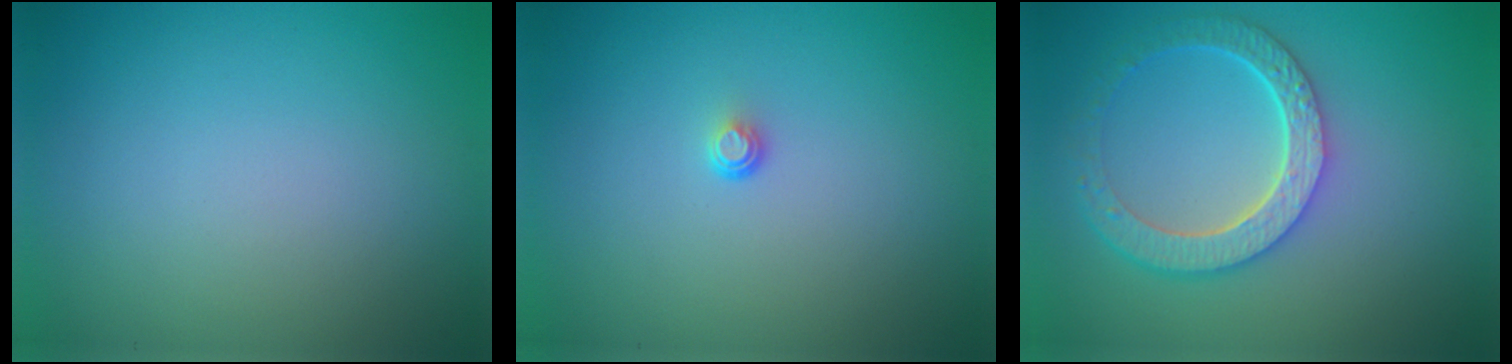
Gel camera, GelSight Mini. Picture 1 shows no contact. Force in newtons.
{"total": 0.7, "press": 0.4, "slide": 0.6}
{"total": 5.7, "press": 4.3, "slide": 3.7}